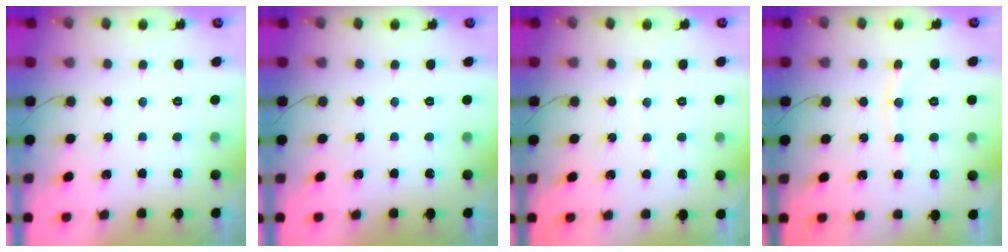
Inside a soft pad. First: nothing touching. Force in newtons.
{"total": 0.0}
{"total": 2.1, "press": 2.0, "slide": 0.3}
{"total": 6.7, "press": 6.6, "slide": 0.9}